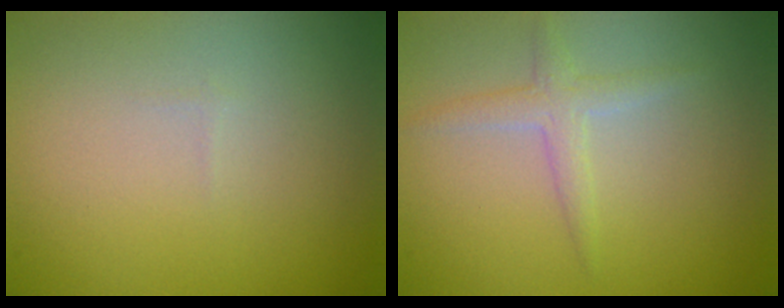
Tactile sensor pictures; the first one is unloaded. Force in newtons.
{"total": 1.8, "press": 1.8, "slide": 0.1}